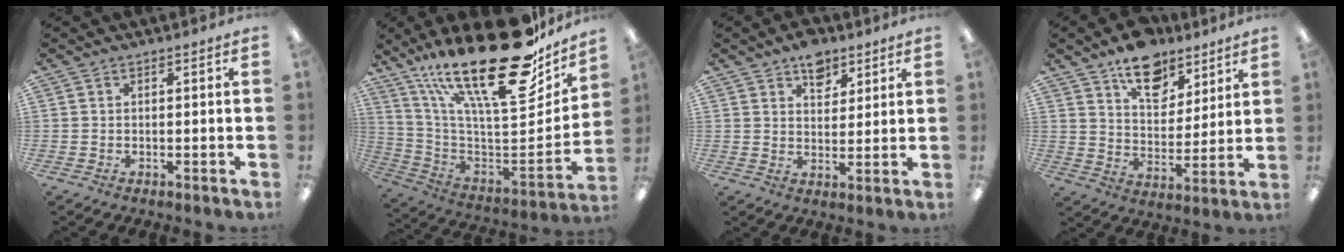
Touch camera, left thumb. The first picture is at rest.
{"total": 31.6, "force": [20.0, 10.1, 22.4], "torque": [-0.354, -0.147, 0.342]}
{"total": 7.0, "force": [4.8, 4.3, 2.7], "torque": [-0.025, -0.022, 0.083]}
{"total": 13.4, "force": [9.8, 7.1, 5.6], "torque": [-0.073, -0.058, 0.178]}